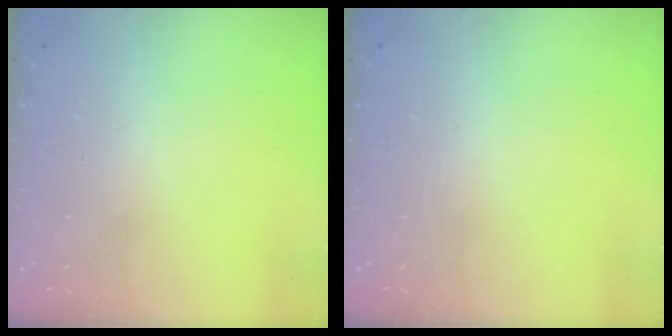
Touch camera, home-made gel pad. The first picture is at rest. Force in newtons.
{"total": 0.0}